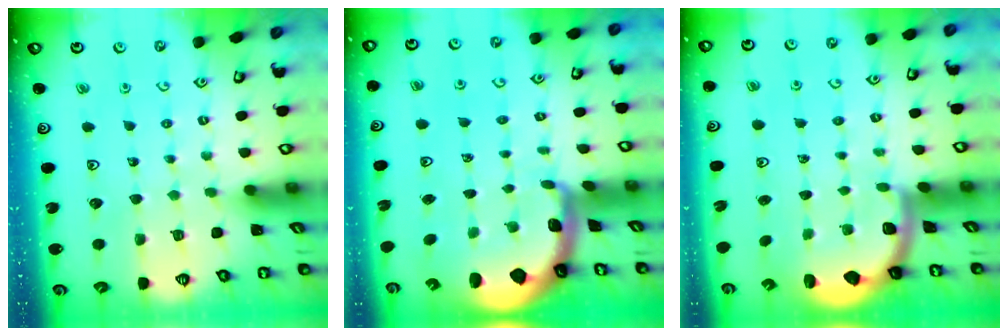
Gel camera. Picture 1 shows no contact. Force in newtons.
{"total": 1.7, "press": 1.6, "slide": 0.4}
{"total": 2.0, "press": 2.0, "slide": 0.5}